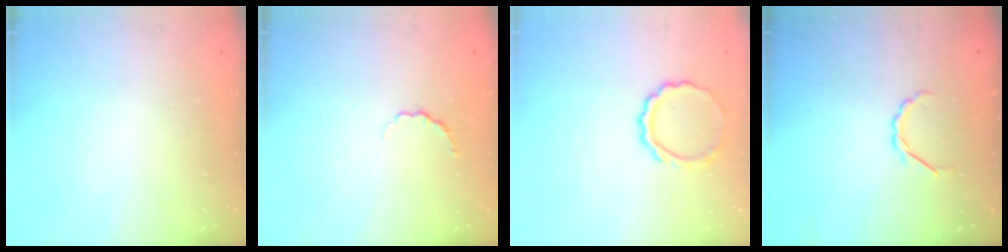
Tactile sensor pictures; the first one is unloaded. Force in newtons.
{"total": 2.6, "press": 2.4, "slide": 1.0}
{"total": 7.6, "press": 7.6, "slide": 0.7}
{"total": 2.4, "press": 2.2, "slide": 0.8}